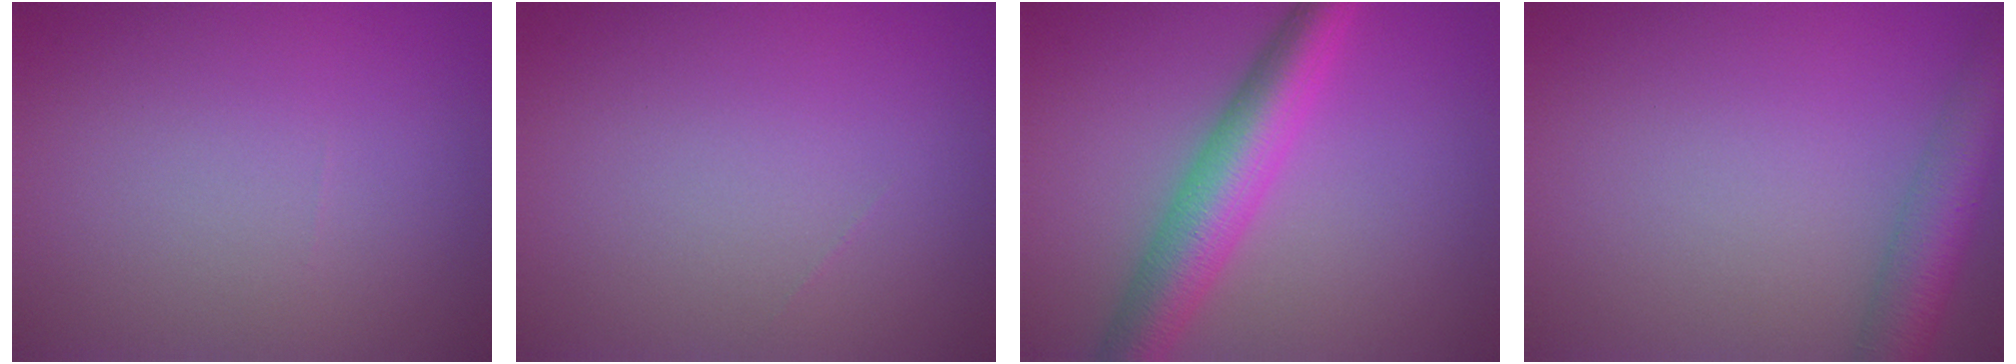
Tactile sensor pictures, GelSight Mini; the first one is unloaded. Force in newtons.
{"total": 0.0}
{"total": 6.3, "press": 6.3, "slide": 0.2}
{"total": 5.1, "press": 5.1, "slide": 0.3}